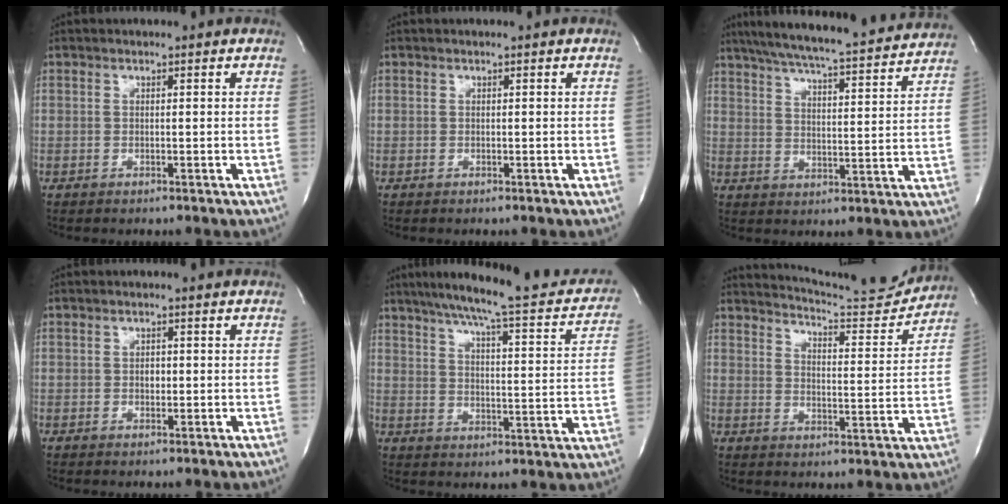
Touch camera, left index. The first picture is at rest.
{"total": 0.0}
{"total": 22.2, "force": [20.0, 1.7, 9.6], "torque": [-0.163, -0.010, 0.268]}
{"total": 1.2, "force": [-0.4, 0.8, 0.8], "torque": [-0.014, -0.003, -0.006]}
{"total": 23.3, "force": [19.9, 3.3, 11.7], "torque": [-0.171, -0.022, 0.246]}
{"total": 12.7, "force": [12.5, -0.3, 1.9], "torque": [-0.035, -0.045, 0.165]}